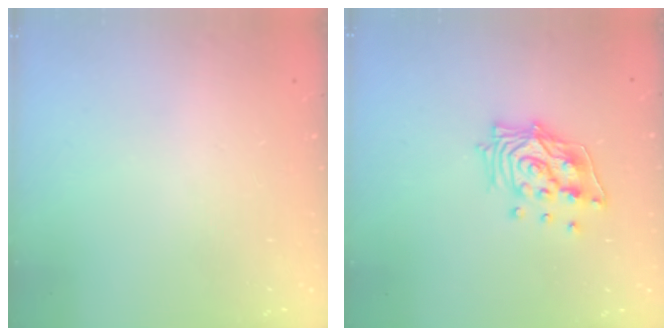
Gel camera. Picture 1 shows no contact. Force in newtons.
{"total": 13.5, "press": 13.5, "slide": 1.6}